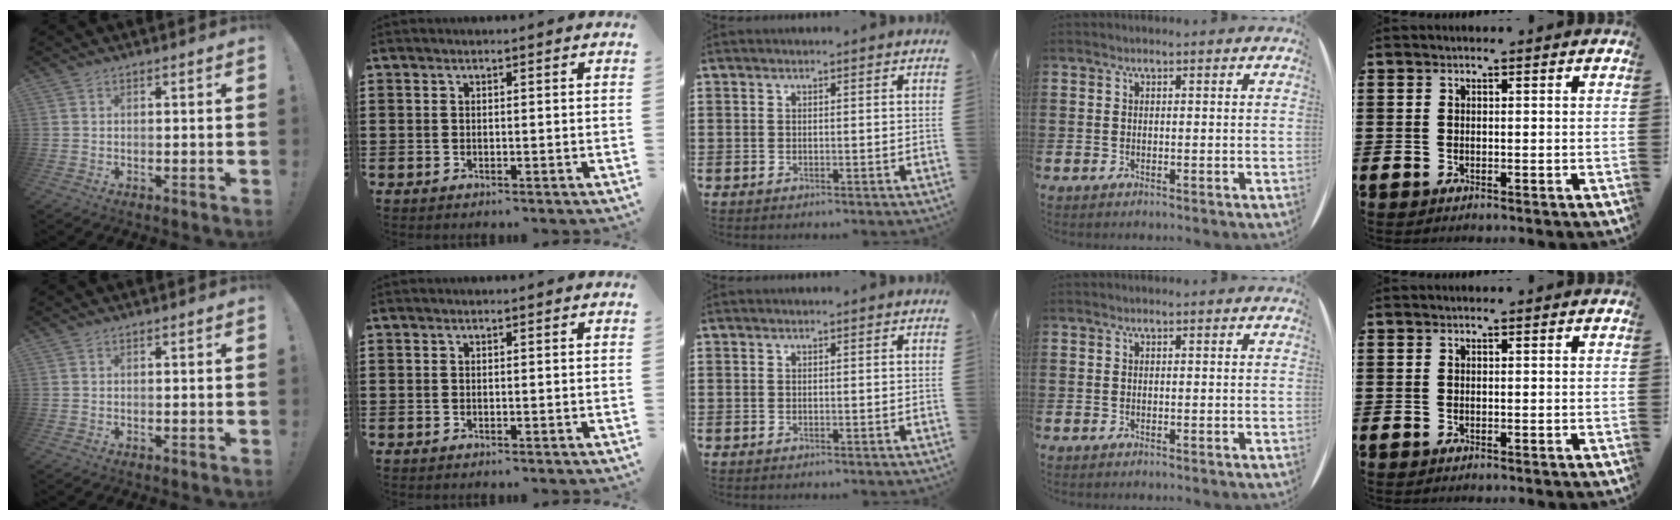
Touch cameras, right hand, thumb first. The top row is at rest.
{}